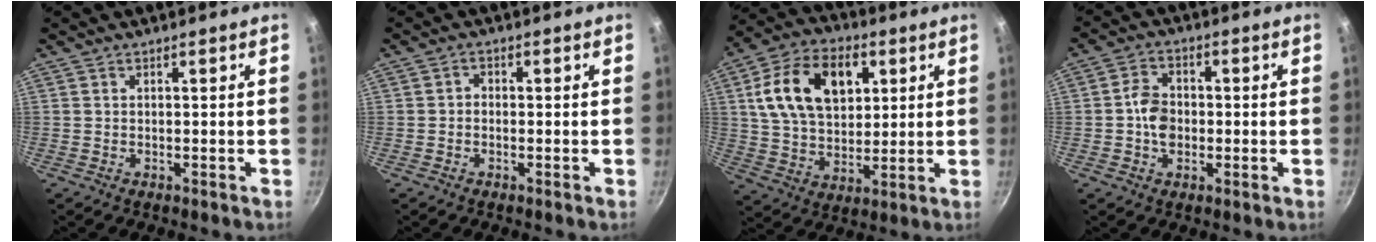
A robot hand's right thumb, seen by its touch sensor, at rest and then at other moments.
{"total": 1.5, "force": [-0.4, 1.2, 0.8], "torque": [-0.012, 0.008, -0.011]}
{"total": 18.5, "force": [5.6, 12.3, 12.6], "torque": [-0.194, 0.000, 0.091]}
{"total": 5.9, "force": [-0.6, 4.5, 3.8], "torque": [-0.051, 0.016, -0.018]}